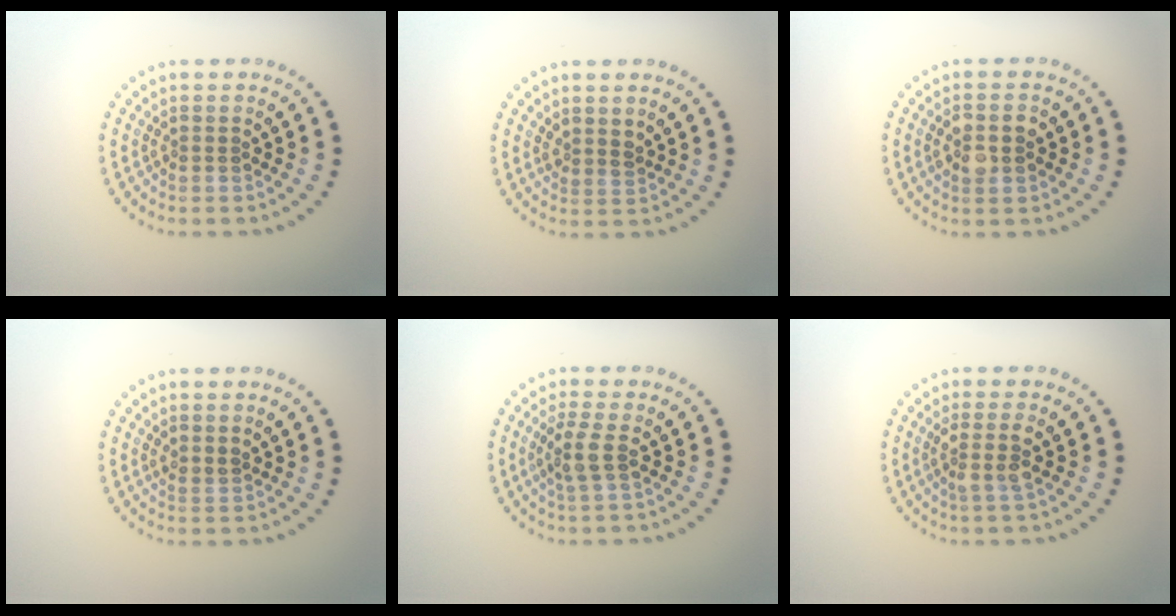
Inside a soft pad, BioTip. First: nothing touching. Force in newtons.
{"total": 1.6, "press": 1.2, "slide": 1.1}
{"total": 2.7, "press": 2.7, "slide": 0.1}
{"total": 0.7, "press": 0.4, "slide": 0.6}
{"total": 2.1, "press": 1.8, "slide": 1.1}
{"total": 2.1, "press": 1.7, "slide": 1.3}